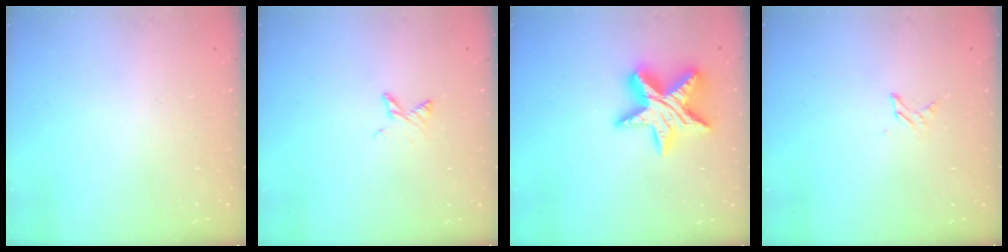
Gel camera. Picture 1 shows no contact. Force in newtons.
{"total": 3.6, "press": 3.6, "slide": 0.4}
{"total": 18.8, "press": 18.8, "slide": 1.4}
{"total": 2.9, "press": 2.9, "slide": 0.3}